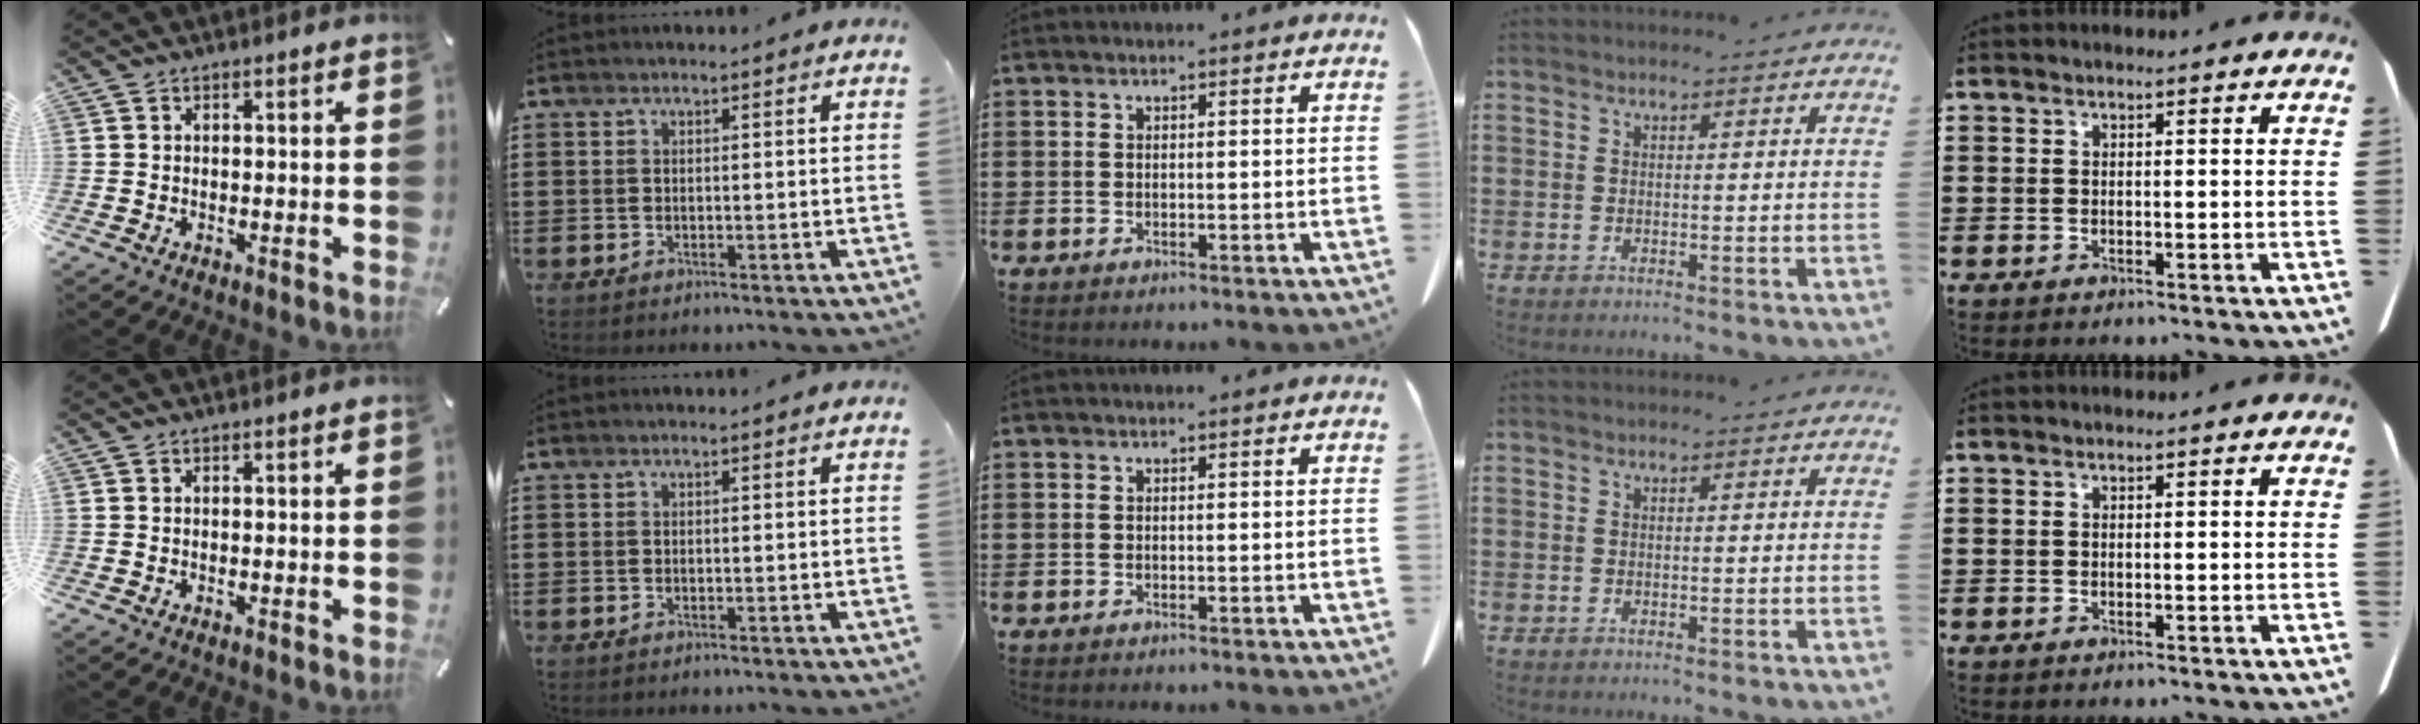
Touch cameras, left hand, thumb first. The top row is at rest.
{}